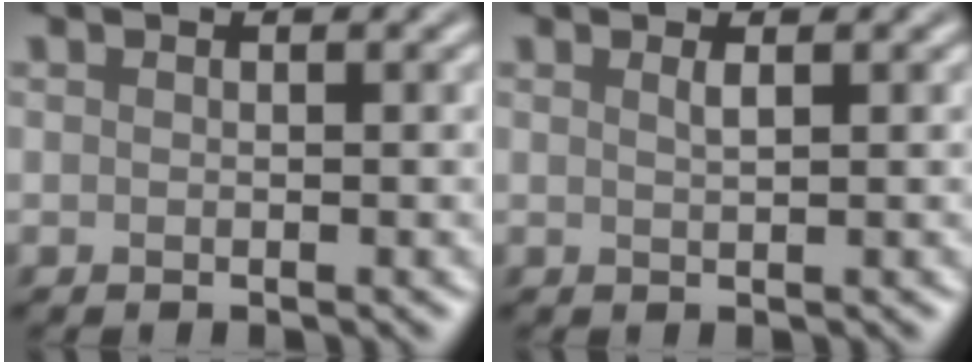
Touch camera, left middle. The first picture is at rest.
{"total": 0.9, "force": [0.5, 0.3, 0.8], "torque": [-0.008, 0.001, 0.006]}